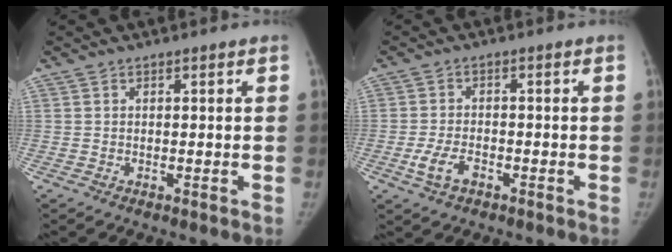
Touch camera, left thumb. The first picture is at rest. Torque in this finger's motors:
{"motor_torque": [-0.07, 0.12, 0.15, 0.18, 0.00]}